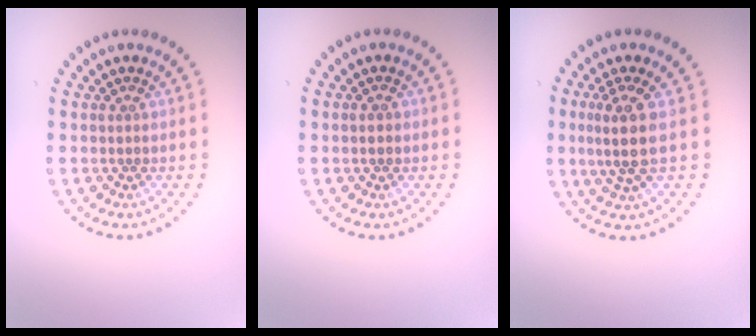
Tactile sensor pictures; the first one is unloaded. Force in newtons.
{"total": 1.2, "press": 1.2, "slide": 0.1}
{"total": 3.2, "press": 2.4, "slide": 2.0}